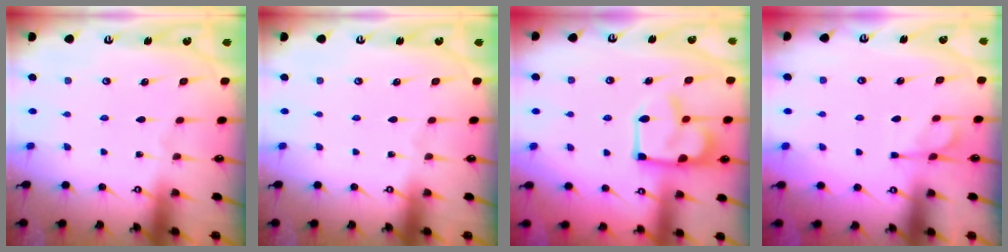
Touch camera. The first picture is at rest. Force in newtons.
{"total": 0.0}
{"total": 13.6, "press": 13.5, "slide": 1.1}
{"total": 3.0, "press": 2.6, "slide": 1.5}